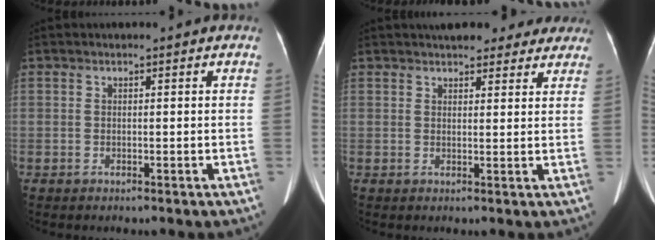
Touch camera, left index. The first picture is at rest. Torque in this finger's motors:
{"motor_torque": [0.47, -0.49, 0.01, 0.04]}